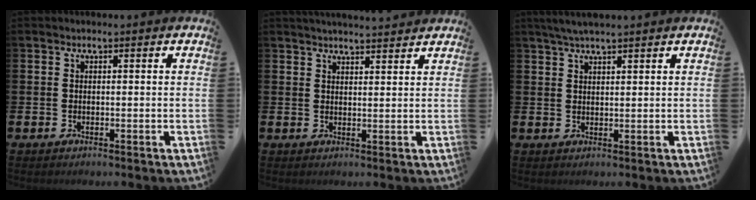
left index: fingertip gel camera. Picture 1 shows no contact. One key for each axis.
{"total": 2.9, "fx": 2.9, "fy": -0.1, "fz": 0.3, "tx": -0.010, "ty": -0.015, "tz": 0.052}
{"total": 3.1, "fx": 2.6, "fy": 0.3, "fz": 1.6, "tx": -0.034, "ty": 0.000, "tz": 0.047}